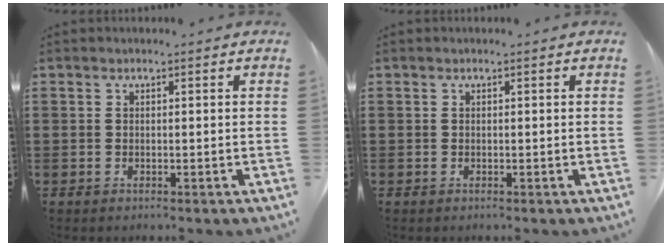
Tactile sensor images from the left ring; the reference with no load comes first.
{"total": 0.0}